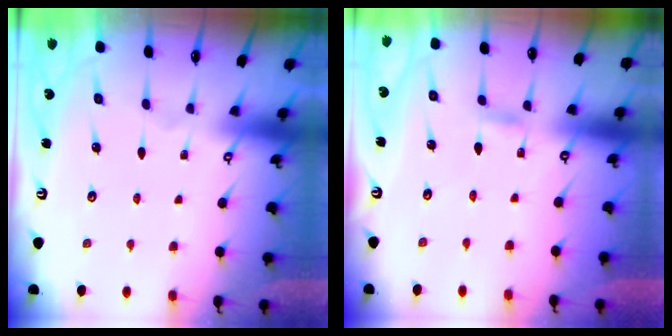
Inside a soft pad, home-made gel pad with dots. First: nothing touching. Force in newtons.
{"total": 1.9, "press": 1.9, "slide": 0.1}